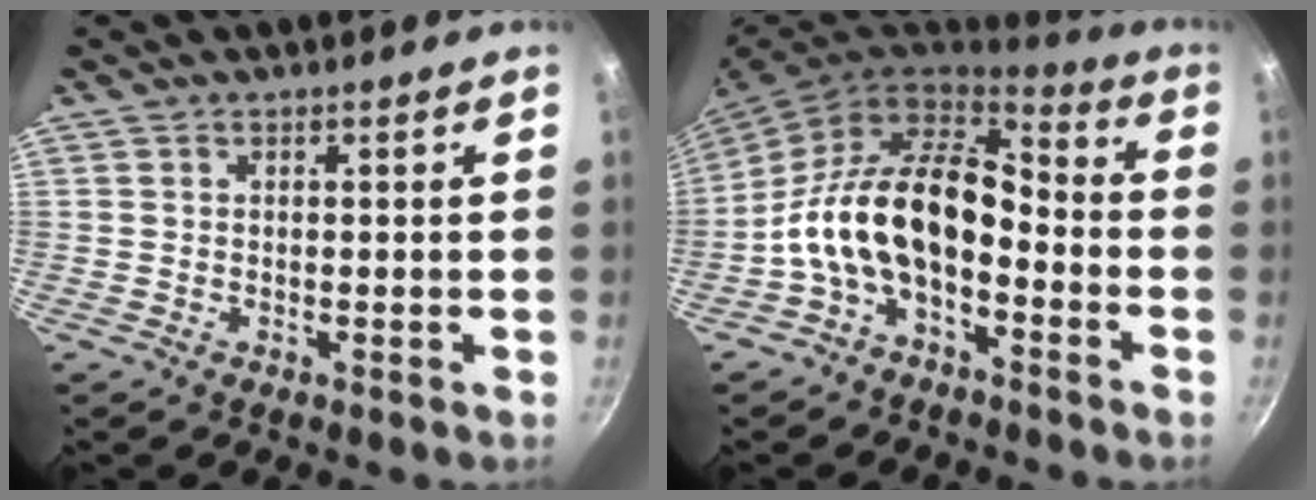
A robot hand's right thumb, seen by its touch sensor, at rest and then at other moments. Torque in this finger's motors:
{"motor_torque": [-0.04, 1.12, 1.40, -1.37, 0.40]}